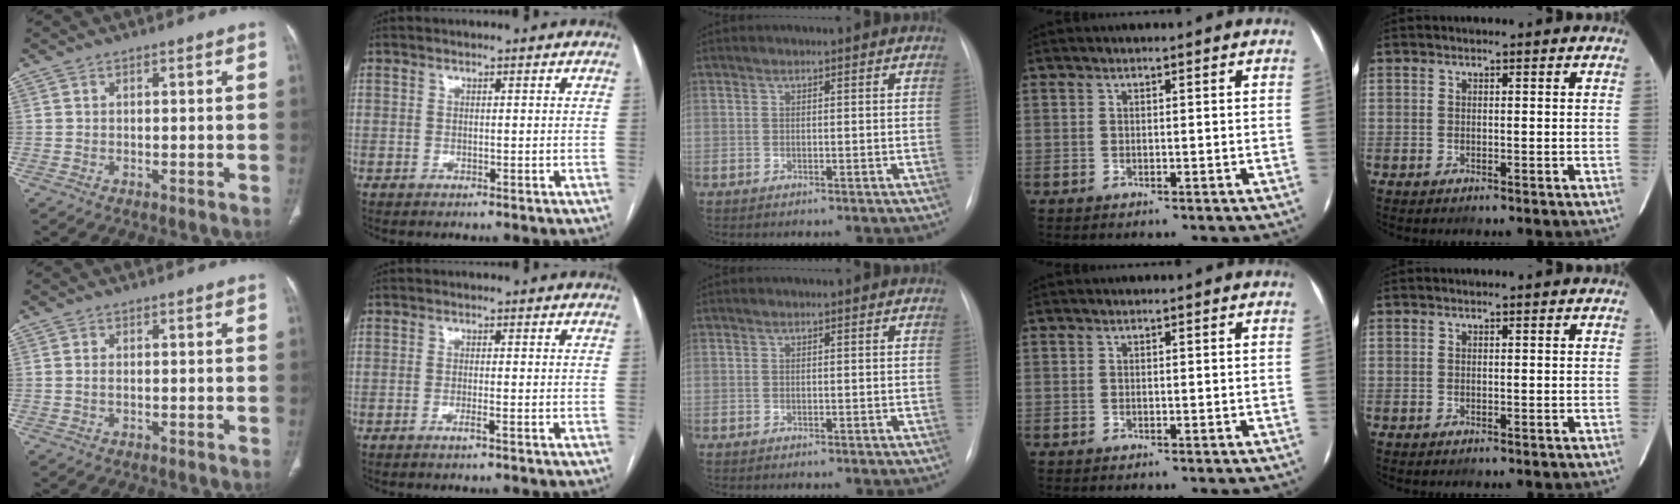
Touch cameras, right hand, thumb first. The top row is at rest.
{"thumb": {"total": 0.9, "force": [0.1, 0.4, 0.8], "torque": [-0.022, 0.002, 0.003]}, "index": {"total": 1.2, "force": [-0.6, -0.2, 1.0], "torque": [-0.020, -0.001, -0.012]}}